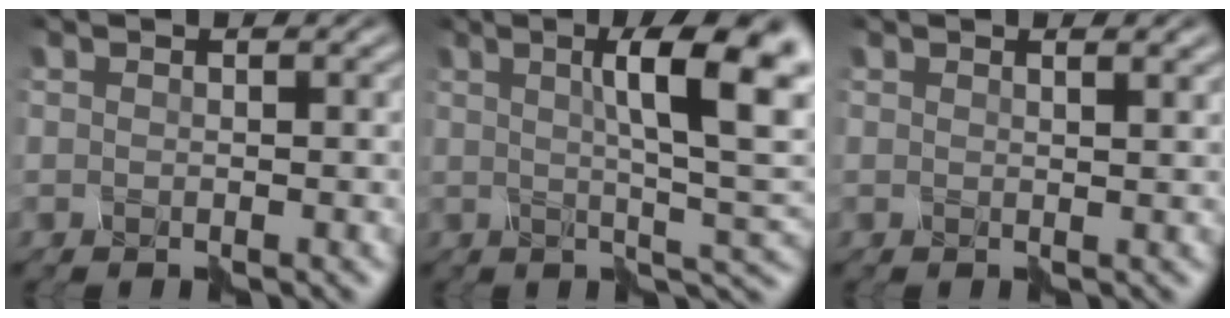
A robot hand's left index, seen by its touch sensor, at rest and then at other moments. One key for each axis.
{"total": 11.5, "fx": 3.4, "fy": 2.9, "fz": 10.6, "tx": -0.123, "ty": 0.012, "tz": 0.053}
{"total": 1.5, "fx": 1.0, "fy": 0.5, "fz": 0.9, "tx": 0.001, "ty": 0.004, "tz": 0.000}